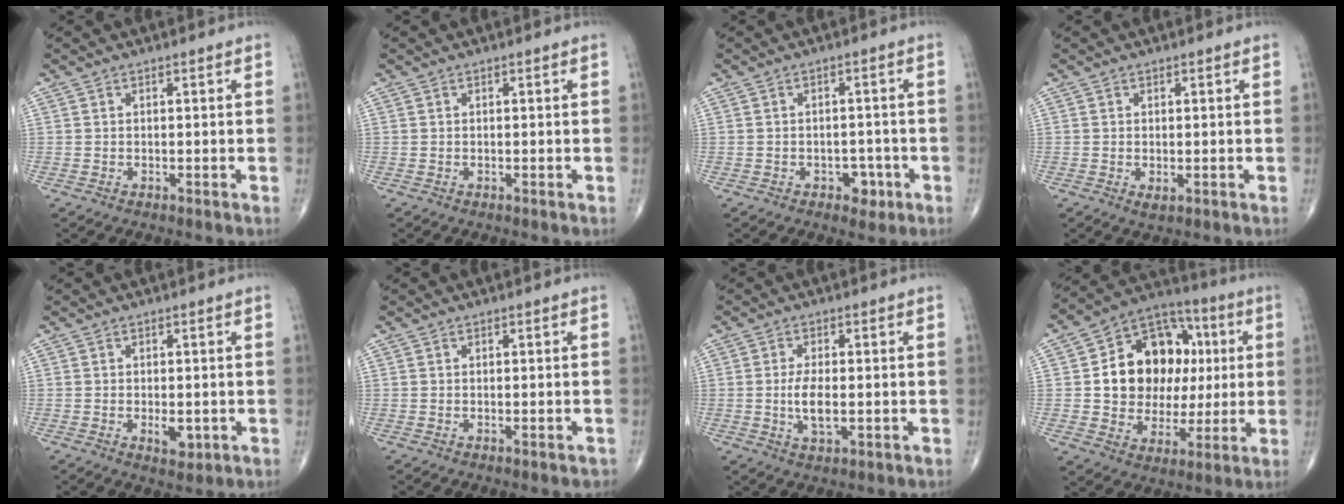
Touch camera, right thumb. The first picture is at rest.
{"total": 0.0}
{"total": 3.6, "force": [-1.6, 2.6, 1.9], "torque": [-0.006, 0.011, -0.020]}
{"total": 1.3, "force": [-0.2, 0.7, 1.1], "torque": [-0.019, -0.004, -0.001]}
{"total": 3.3, "force": [-0.8, 1.9, 2.7], "torque": [-0.032, -0.004, -0.007]}
{"total": 0.7, "force": [-0.4, 0.3, 0.5], "torque": [-0.005, -0.001, -0.004]}
{"total": 4.1, "force": [-0.4, 1.8, 3.6], "torque": [-0.072, -0.006, -0.008]}
{"total": 19.7, "force": [2.7, 15.0, 12.5], "torque": [-0.146, 0.021, 0.048]}